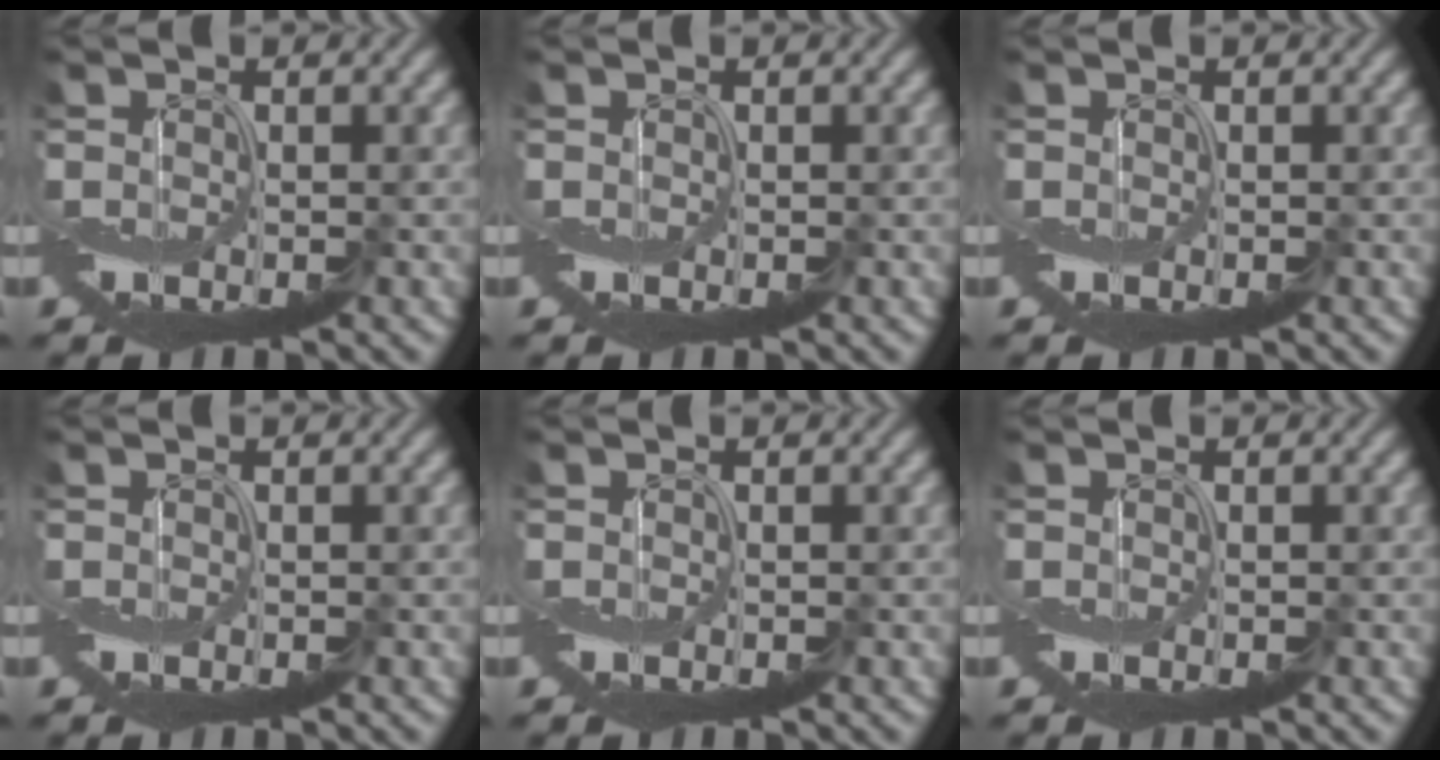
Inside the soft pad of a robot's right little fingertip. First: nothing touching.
{"total": 0.0}
{"total": 0.0}
{"total": 0.0}
{"total": 0.0}
{"total": 0.0}